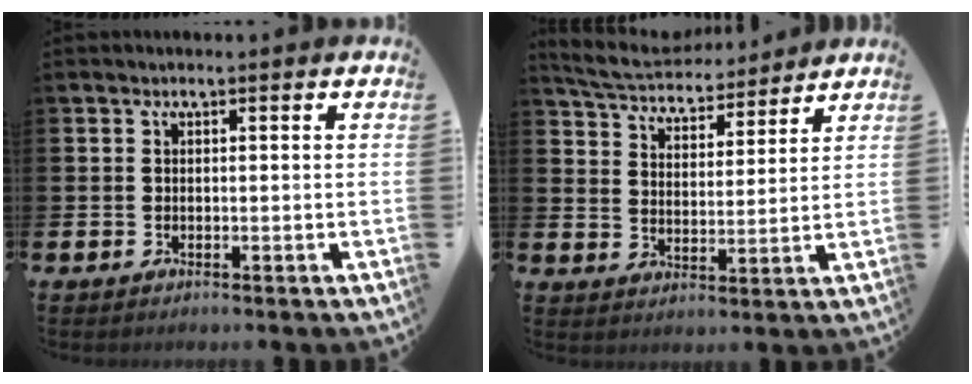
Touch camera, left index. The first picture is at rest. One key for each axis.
{"total": 6.3, "fx": 6.1, "fy": 1.2, "fz": 1.0, "tx": -0.053, "ty": -0.035, "tz": 0.109}